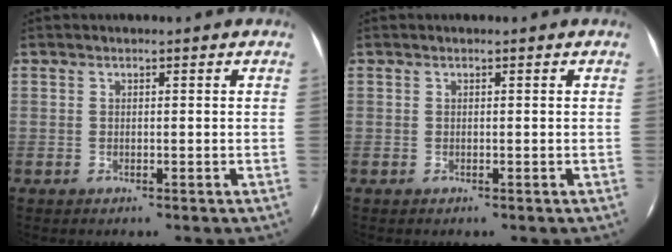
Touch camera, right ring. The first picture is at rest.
{"total": 0.0}